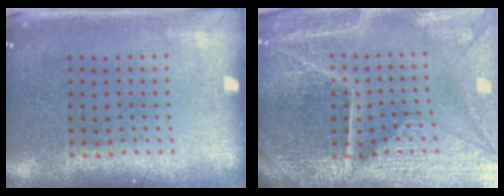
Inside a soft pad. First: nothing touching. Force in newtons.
{"total": 6.0, "press": 5.4, "slide": 2.5}